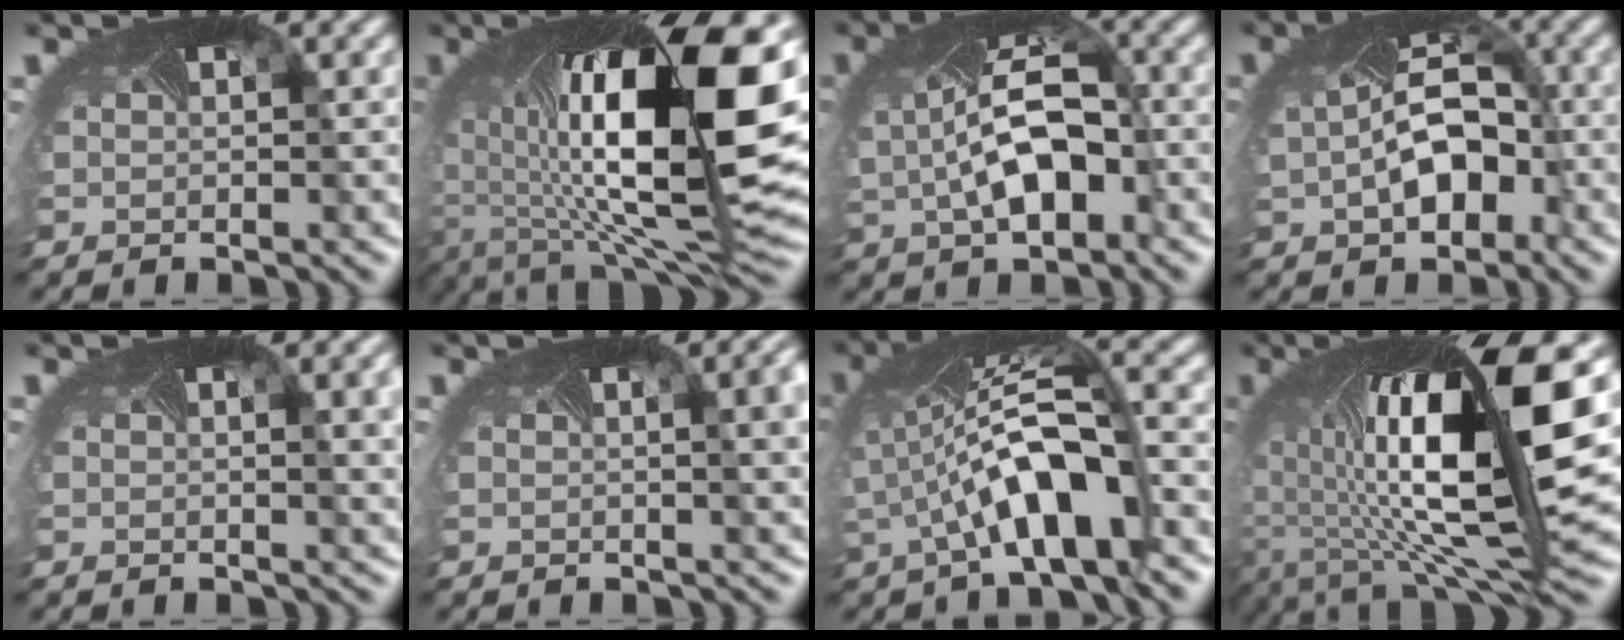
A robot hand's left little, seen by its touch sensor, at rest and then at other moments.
{"total": 16.7, "force": [0.6, 7.3, 15.1], "torque": [-0.259, -0.022, 0.025]}
{"total": 6.3, "force": [-0.8, 3.6, 5.1], "torque": [-0.125, -0.007, -0.010]}
{"total": 5.7, "force": [-0.8, 3.8, 4.2], "torque": [-0.106, -0.015, -0.006]}
{"total": 4.9, "force": [1.2, 1.8, 4.4], "torque": [-0.048, 0.000, 0.017]}
{"total": 6.7, "force": [1.5, 2.9, 5.8], "torque": [-0.060, 0.010, 0.017]}
{"total": 5.5, "force": [-2.0, 1.6, 4.9], "torque": [-0.123, -0.005, -0.030]}
{"total": 14.4, "force": [1.0, 4.7, 13.6], "torque": [-0.241, -0.019, 0.025]}